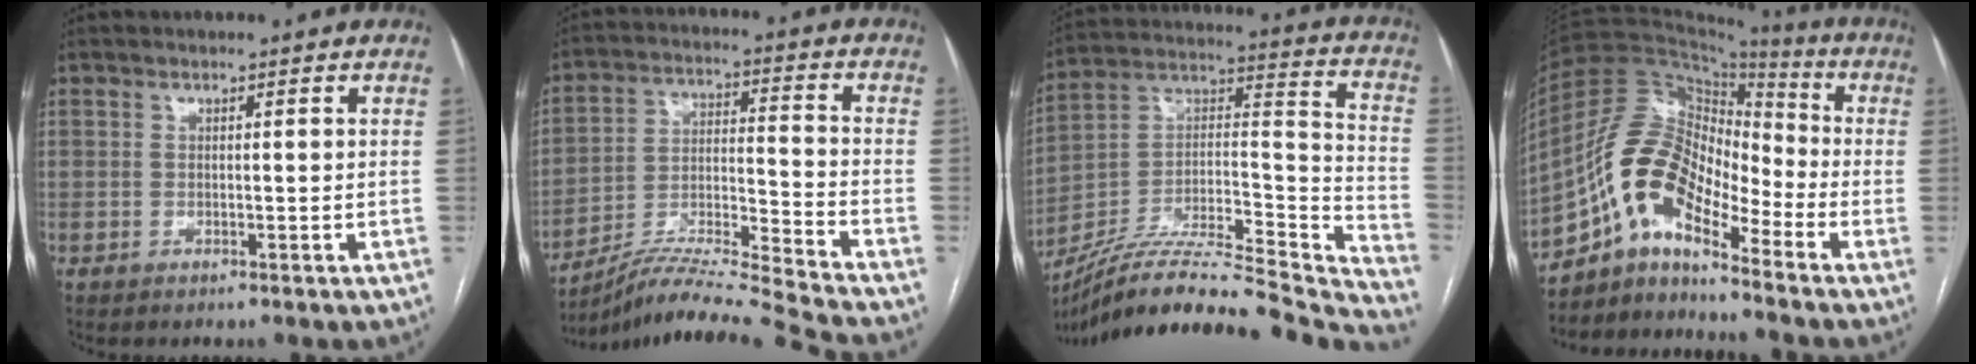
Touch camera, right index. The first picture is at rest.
{"total": 16.2, "force": [-15.1, -3.4, 5.0], "torque": [-0.080, 0.007, -0.260]}
{"total": 31.8, "force": [-28.4, 3.1, 14.1], "torque": [-0.170, 0.011, -0.434]}
{"total": 12.5, "force": [-8.1, 5.1, 8.1], "torque": [-0.159, 0.051, -0.147]}